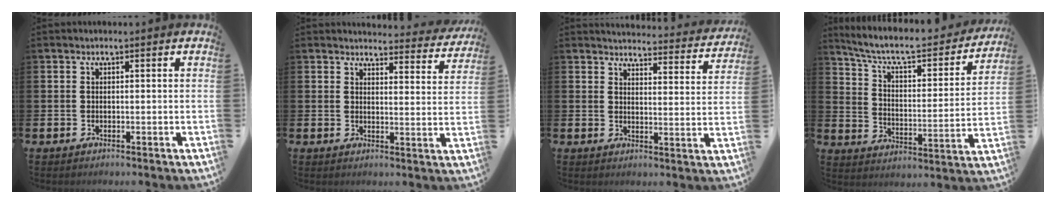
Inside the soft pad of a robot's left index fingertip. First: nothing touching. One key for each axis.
{"total": 3.6, "fx": 3.6, "fy": 0.5, "fz": 0.1, "tx": -0.002, "ty": -0.031, "tz": 0.059}
{"total": 3.8, "fx": 3.8, "fy": 0.6, "fz": 0.5, "tx": -0.010, "ty": -0.036, "tz": 0.060}
{"total": 7.9, "fx": 6.7, "fy": 2.2, "fz": 3.5, "tx": -0.089, "ty": -0.049, "tz": 0.108}